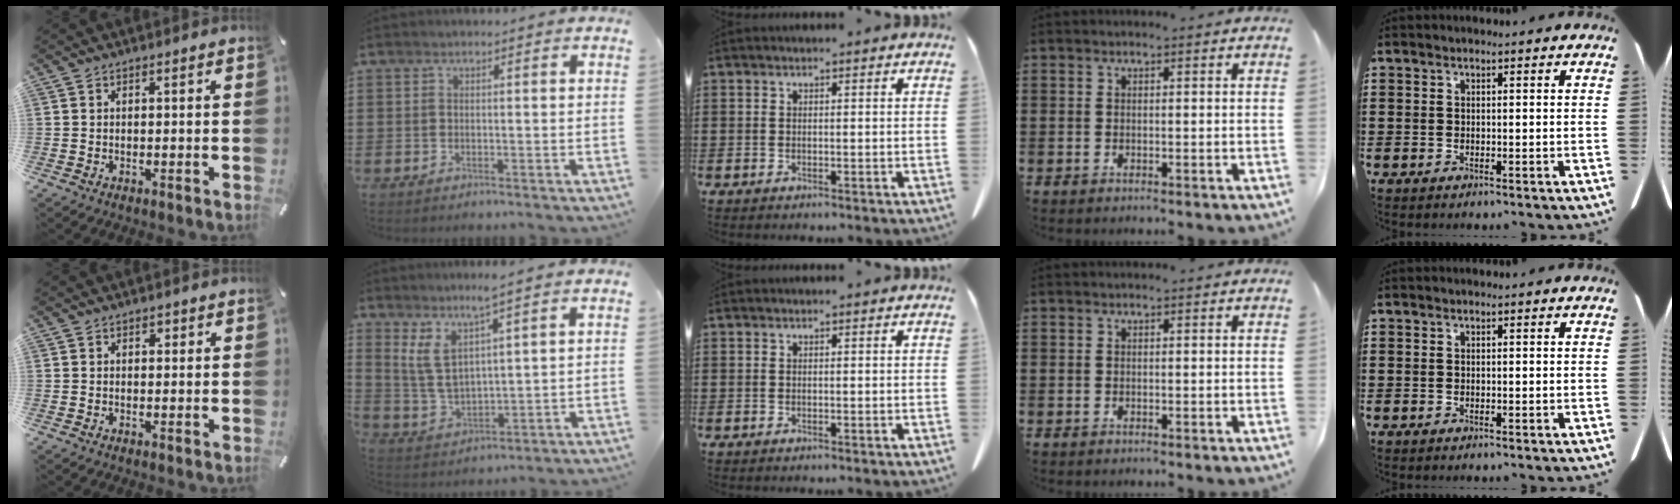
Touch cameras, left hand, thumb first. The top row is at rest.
{"thumb": {"total": 0.9, "force": [0.2, 0.8, 0.3], "torque": [0.001, 0.002, 0.001]}, "index": {"total": 6.4, "force": [3.6, 1.5, 5.0], "torque": [-0.116, -0.011, 0.060]}}